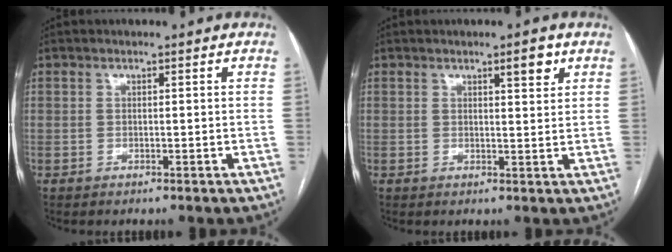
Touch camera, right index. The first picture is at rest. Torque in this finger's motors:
{"motor_torque": [0.24, 0.13, 0.06, 0.02]}